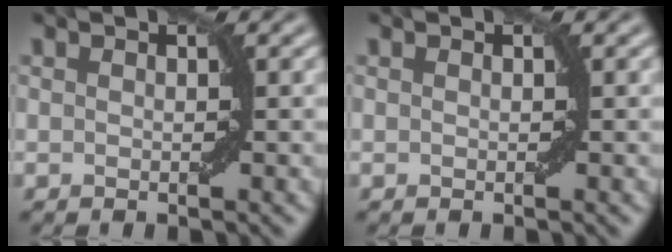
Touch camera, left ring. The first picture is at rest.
{"total": 0.0}